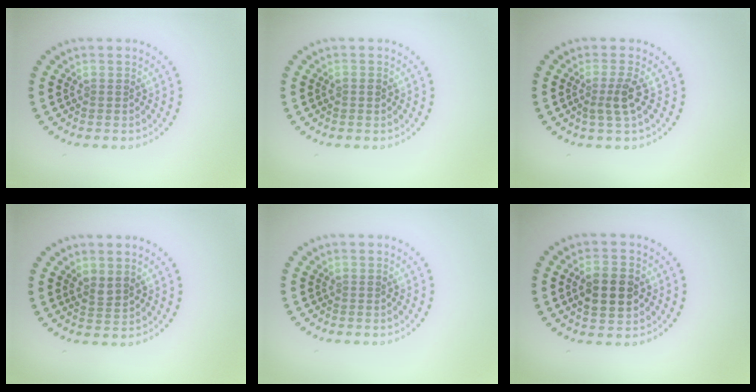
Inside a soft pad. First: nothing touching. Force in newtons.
{"total": 1.0, "press": 1.0, "slide": 0.2}
{"total": 2.3, "press": 1.8, "slide": 1.4}
{"total": 1.5, "press": 1.3, "slide": 0.7}
{"total": 0.0}
{"total": 4.0, "press": 4.0, "slide": 0.2}